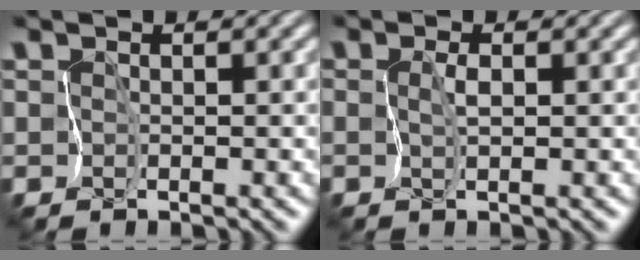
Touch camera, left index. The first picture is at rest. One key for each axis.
{"total": 0.8, "fx": -0.1, "fy": 0.1, "fz": 0.8, "tx": -0.018, "ty": 0.001, "tz": -0.001}